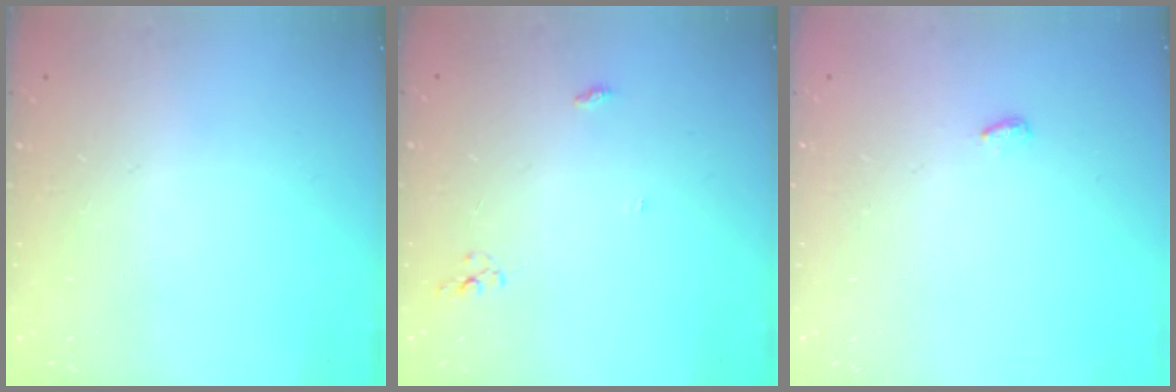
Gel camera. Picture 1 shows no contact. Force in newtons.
{"total": 3.8, "press": 3.8, "slide": 0.1}
{"total": 3.6, "press": 3.6, "slide": 0.4}